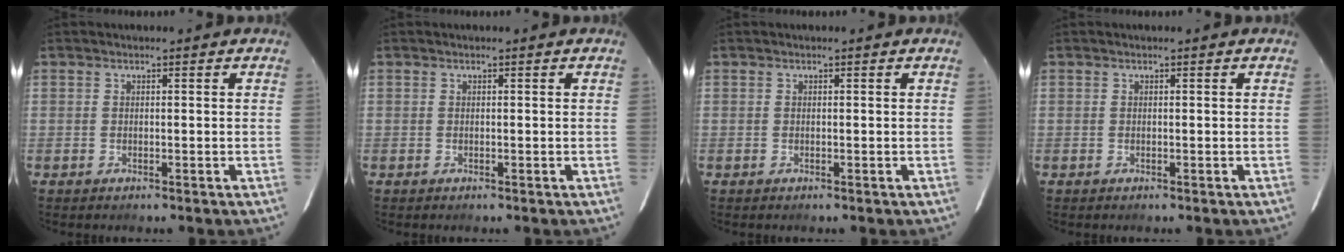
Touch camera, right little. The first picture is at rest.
{"total": 0.0}
{"total": 0.0}
{"total": 0.0}